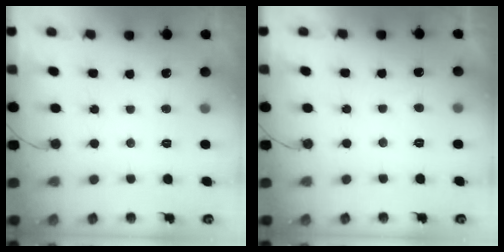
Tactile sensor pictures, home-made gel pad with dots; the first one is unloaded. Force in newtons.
{"total": 1.1, "press": 0.8, "slide": 0.7}